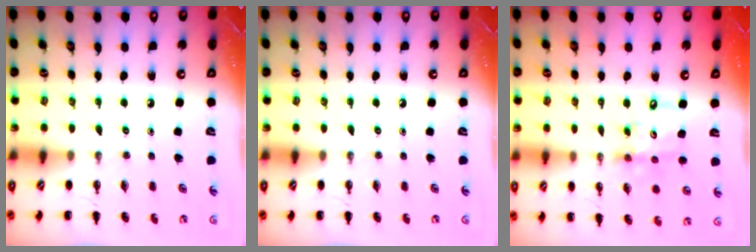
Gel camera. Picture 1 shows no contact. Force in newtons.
{"total": 0.0}
{"total": 8.9, "press": 8.7, "slide": 1.8}